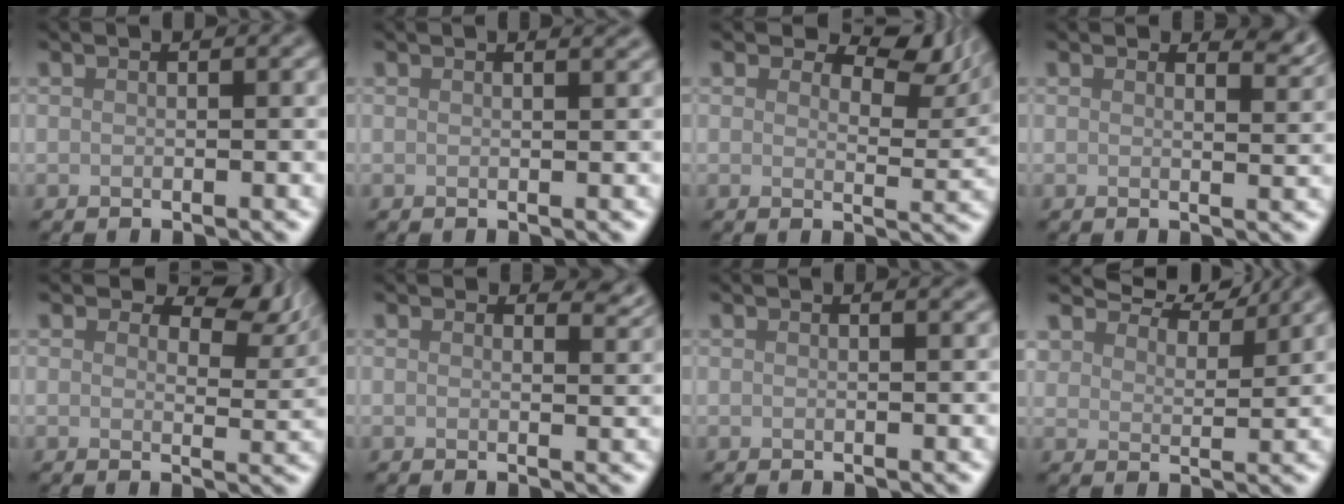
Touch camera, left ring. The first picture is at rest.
{"total": 1.5, "force": [1.2, 0.5, 0.8], "torque": [-0.003, 0.001, 0.009]}
{"total": 7.0, "force": [4.5, 3.4, 4.1], "torque": [-0.050, 0.000, 0.058]}
{"total": 2.1, "force": [1.9, 0.4, 0.8], "torque": [-0.008, -0.006, 0.026]}
{"total": 6.3, "force": [4.1, 3.2, 3.7], "torque": [-0.044, -0.001, 0.051]}
{"total": 1.8, "force": [1.6, 0.5, 0.7], "torque": [-0.007, -0.007, 0.022]}
{"total": 1.2, "force": [1.0, 0.3, 0.7], "torque": [-0.003, 0.003, 0.009]}
{"total": 6.5, "force": [6.1, 1.6, 1.8], "torque": [-0.039, 0.009, 0.084]}